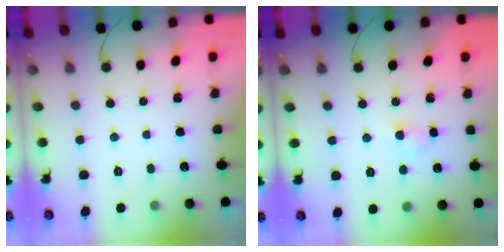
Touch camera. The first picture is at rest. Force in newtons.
{"total": 3.3, "press": 3.0, "slide": 1.3}